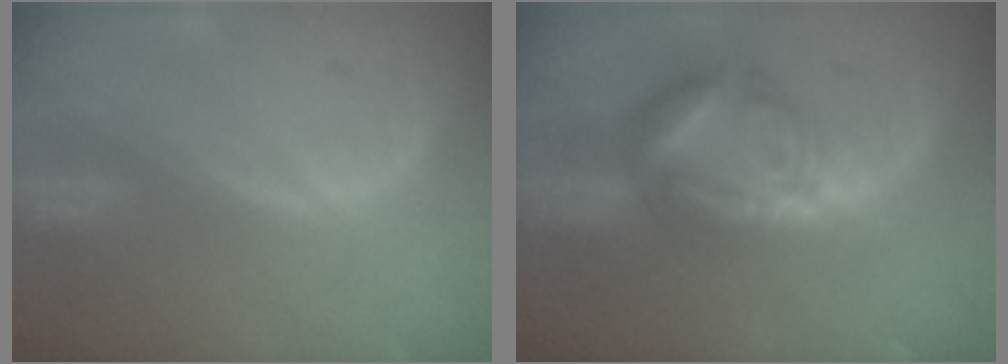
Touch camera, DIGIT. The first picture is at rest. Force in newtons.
{"total": 7.3, "press": 7.3, "slide": 0.6}